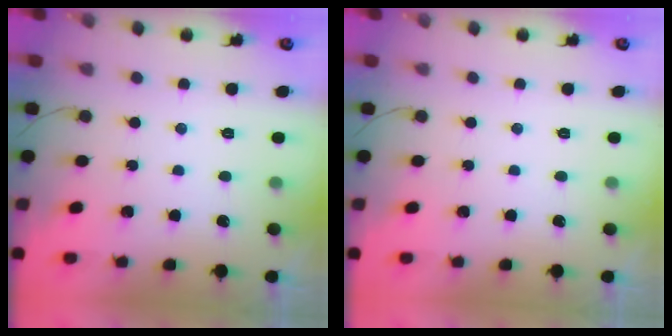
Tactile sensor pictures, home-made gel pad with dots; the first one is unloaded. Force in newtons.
{"total": 0.0}